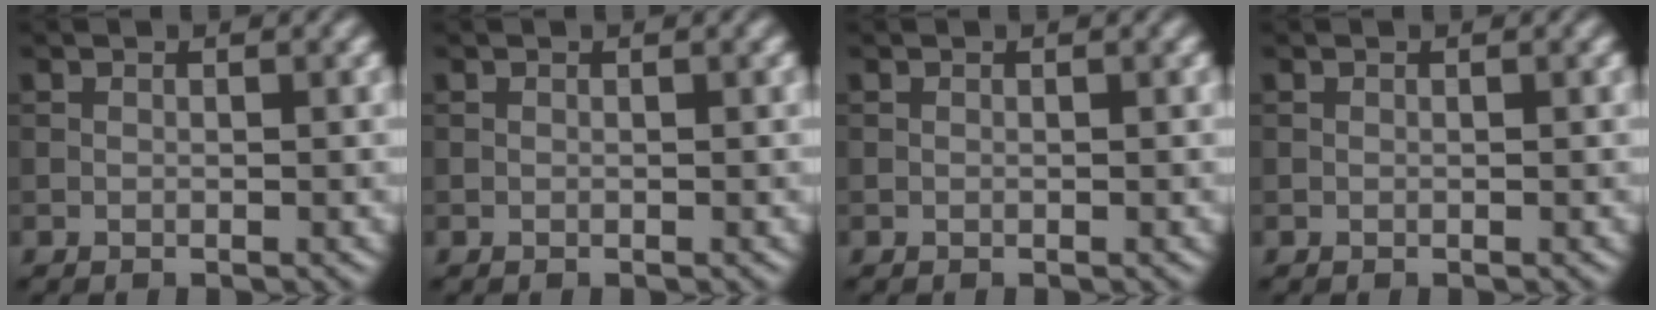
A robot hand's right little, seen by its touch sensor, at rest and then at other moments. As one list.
[{"total": 0.0}, {"total": 0.0}, {"total": 0.0}]